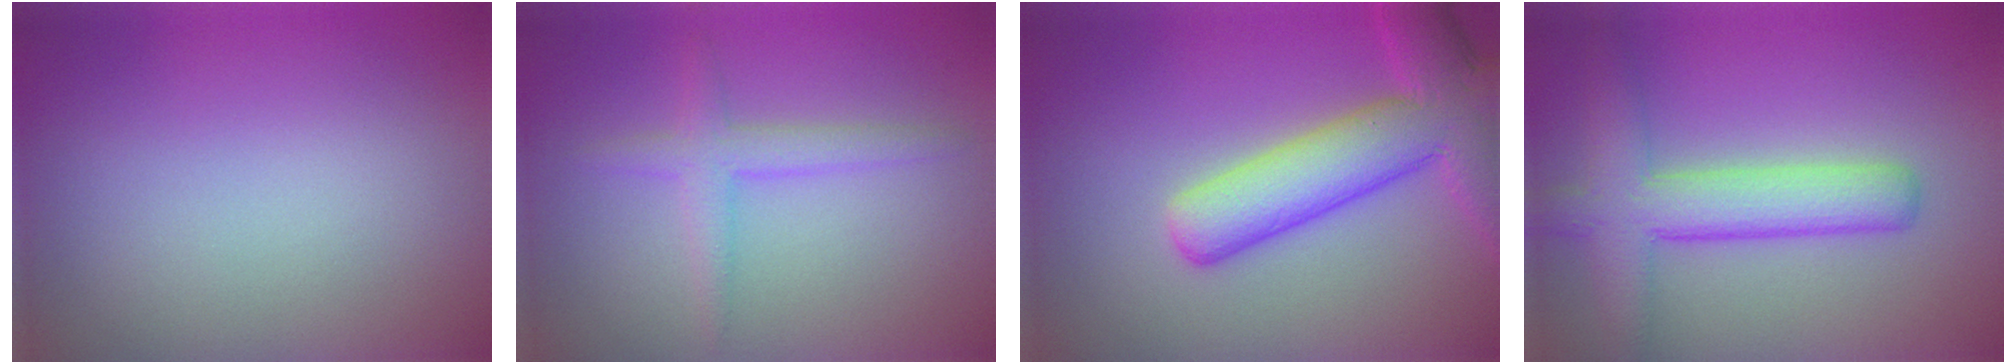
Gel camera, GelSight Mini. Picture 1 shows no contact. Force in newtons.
{"total": 2.3, "press": 2.3, "slide": 0.1}
{"total": 8.1, "press": 8.1, "slide": 0.5}
{"total": 5.6, "press": 5.6, "slide": 0.1}